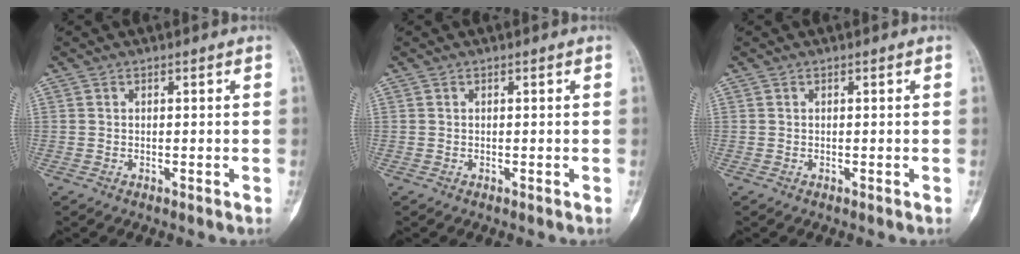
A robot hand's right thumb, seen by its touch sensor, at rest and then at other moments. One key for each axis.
{"total": 0.0}
{"total": 0.0}